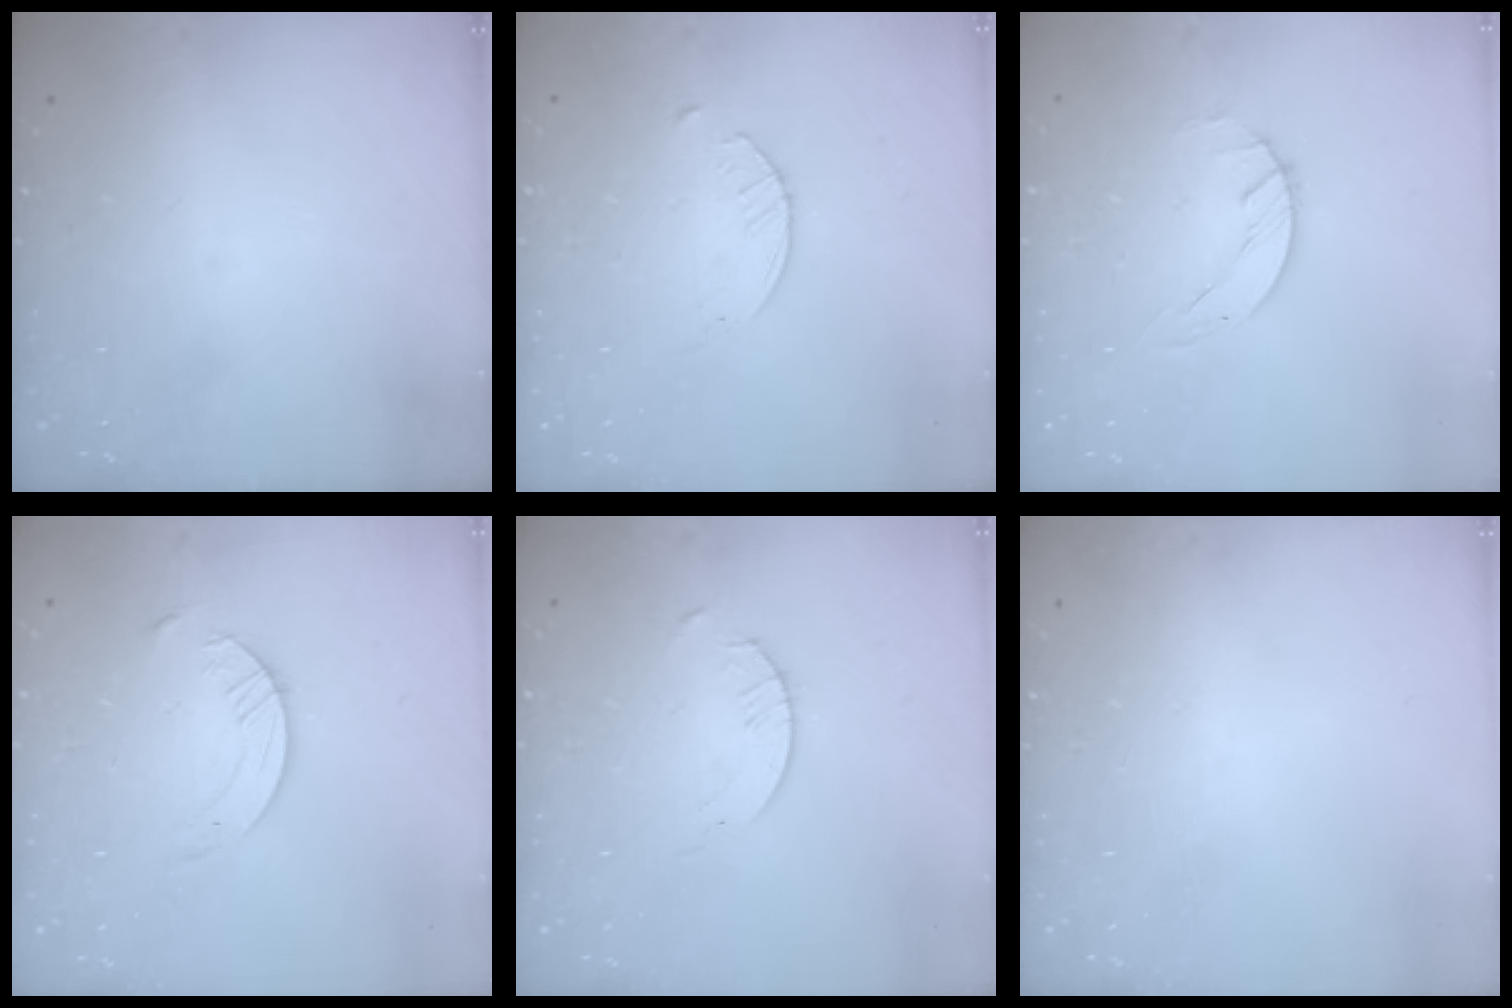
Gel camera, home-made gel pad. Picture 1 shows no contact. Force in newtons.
{"total": 2.0, "press": 2.0, "slide": 0.3}
{"total": 0.6, "press": 0.6, "slide": 0.1}
{"total": 5.6, "press": 5.6, "slide": 0.7}
{"total": 2.1, "press": 2.1, "slide": 0.3}
{"total": 0.0}